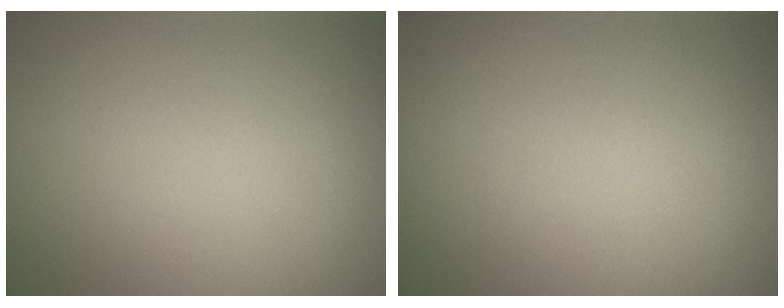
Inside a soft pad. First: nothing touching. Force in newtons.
{"total": 0.0}